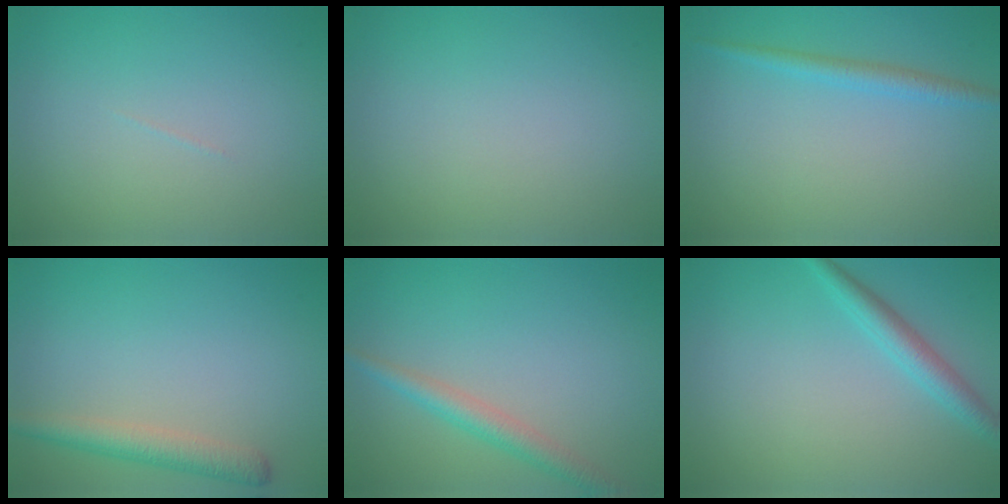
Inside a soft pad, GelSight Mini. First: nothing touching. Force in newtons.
{"total": 0.0}
{"total": 1.9, "press": 1.9, "slide": 0.1}
{"total": 3.0, "press": 3.0, "slide": 0.2}
{"total": 2.7, "press": 2.7, "slide": 0.1}
{"total": 2.6, "press": 2.5, "slide": 0.1}